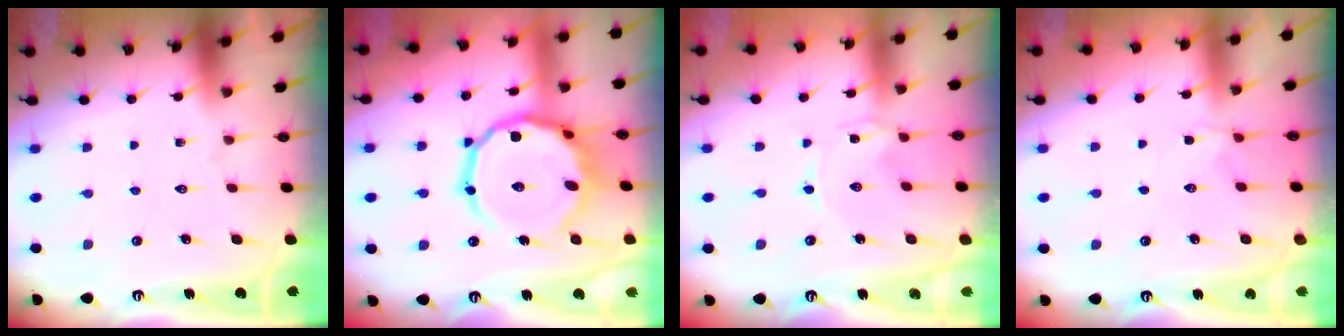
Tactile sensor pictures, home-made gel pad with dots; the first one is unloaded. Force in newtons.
{"total": 17.1, "press": 16.9, "slide": 2.4}
{"total": 0.0}
{"total": 1.9, "press": 1.9, "slide": 0.5}